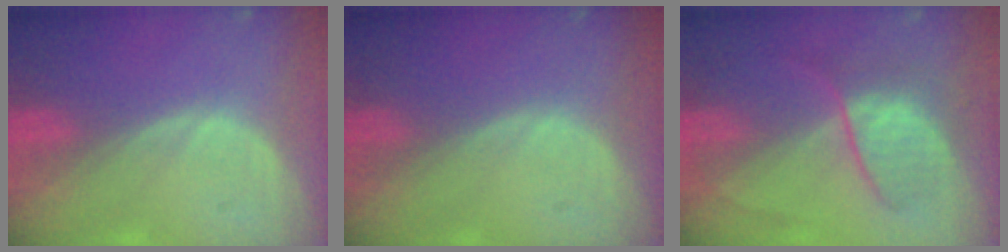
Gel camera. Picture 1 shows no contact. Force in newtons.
{"total": 0.0}
{"total": 6.3, "press": 6.3, "slide": 0.7}